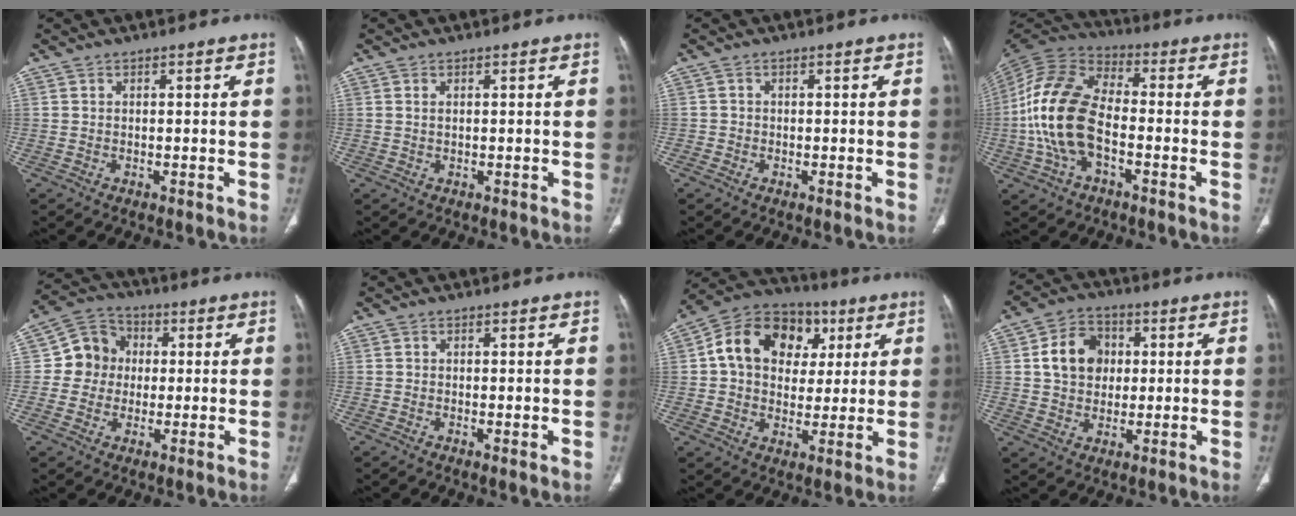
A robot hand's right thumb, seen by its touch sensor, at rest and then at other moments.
{"total": 0.8, "force": [0.4, 0.4, 0.5], "torque": [-0.011, 0.002, 0.011]}
{"total": 1.0, "force": [-0.5, 0.8, -0.1], "torque": [0.007, 0.006, -0.014]}
{"total": 16.8, "force": [-3.0, 9.6, 13.5], "torque": [-0.278, 0.030, -0.061]}
{"total": 8.7, "force": [0.3, 8.2, 2.9], "torque": [-0.015, 0.018, -0.005]}
{"total": 0.6, "force": [-0.1, 0.1, 0.6], "torque": [-0.016, -0.005, -0.004]}
{"total": 16.8, "force": [4.1, 13.1, 9.6], "torque": [-0.125, 0.015, 0.061]}
{"total": 9.9, "force": [1.7, 8.0, 5.6], "torque": [-0.068, 0.006, 0.023]}